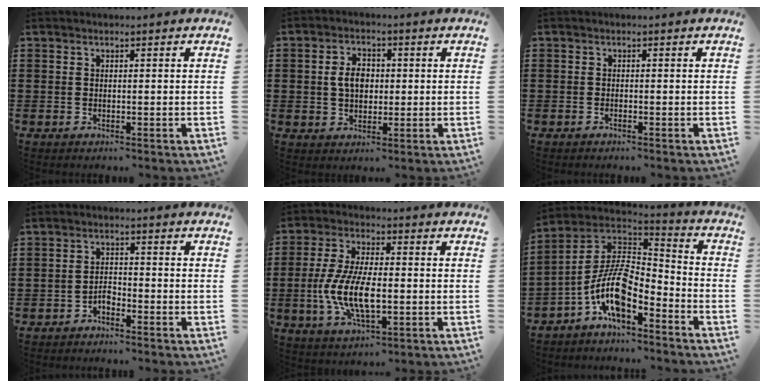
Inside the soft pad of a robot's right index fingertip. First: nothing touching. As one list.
[{"total": 4.5, "force": [0.2, 3.1, 3.2], "torque": [-0.061, 0.011, -0.001]}, {"total": 0.5, "force": [-0.5, 0.0, 0.1], "torque": [-0.004, -0.002, -0.010]}, {"total": 2.0, "force": [-1.6, 0.8, 0.8], "torque": [-0.021, 0.004, -0.034]}, {"total": 10.4, "force": [-1.9, 4.3, 9.3], "torque": [-0.204, -0.011, -0.038]}, {"total": 10.8, "force": [-5.5, 4.1, 8.4], "torque": [-0.198, -0.012, -0.117]}]